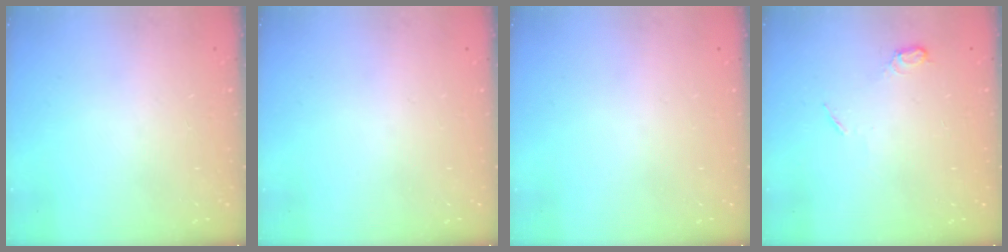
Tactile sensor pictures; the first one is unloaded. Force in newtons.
{"total": 0.0}
{"total": 0.0}
{"total": 5.3, "press": 5.3, "slide": 0.7}